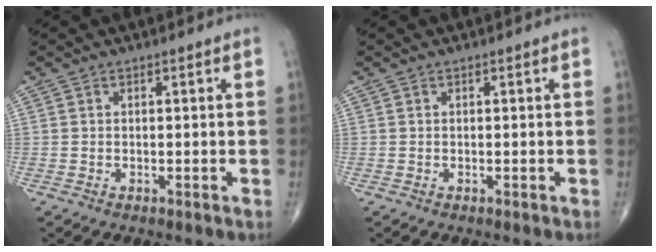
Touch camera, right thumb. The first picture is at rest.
{"total": 0.0}